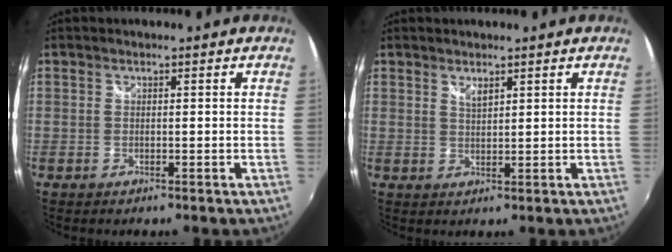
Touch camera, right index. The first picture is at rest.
{"total": 1.9, "force": [1.4, 0.6, 1.1], "torque": [-0.018, -0.002, 0.025]}